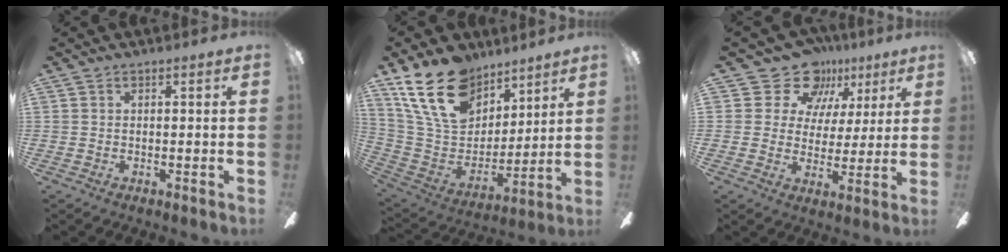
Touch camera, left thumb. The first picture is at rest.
{"total": 22.4, "force": [14.2, 13.3, 11.2], "torque": [-0.223, -0.067, 0.265]}
{"total": 13.4, "force": [8.4, 9.8, 3.7], "torque": [-0.071, -0.051, 0.161]}